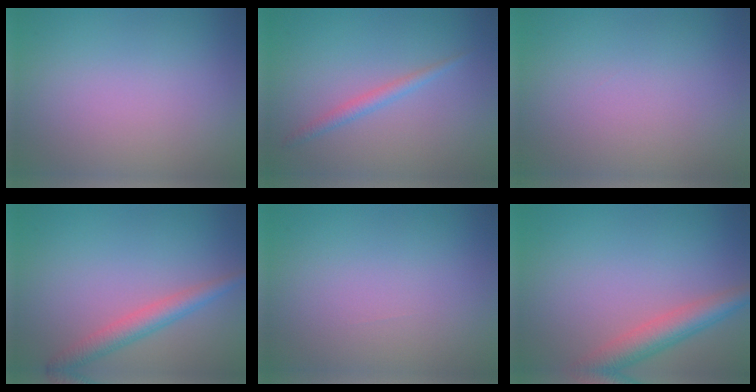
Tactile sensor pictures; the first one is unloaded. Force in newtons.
{"total": 1.5, "press": 1.4, "slide": 0.1}
{"total": 0.0}
{"total": 2.9, "press": 2.9, "slide": 0.1}
{"total": 0.0}
{"total": 4.5, "press": 4.5, "slide": 0.1}